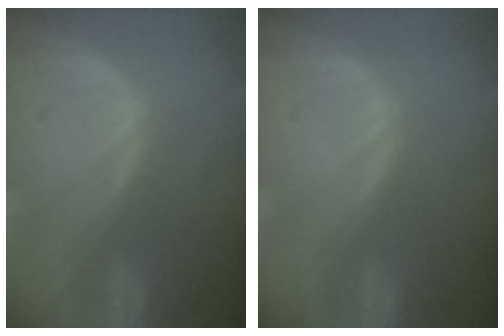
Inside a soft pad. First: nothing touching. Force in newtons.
{"total": 0.0}